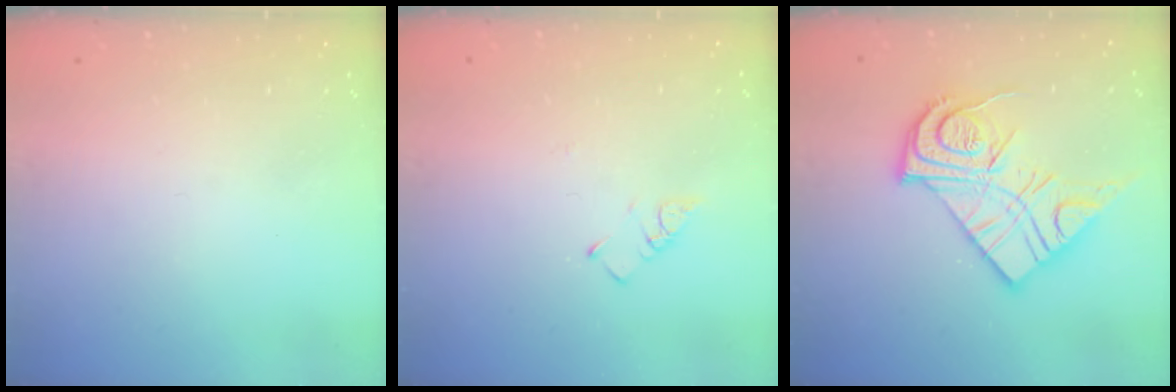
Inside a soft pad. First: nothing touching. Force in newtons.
{"total": 3.0, "press": 3.0, "slide": 0.4}
{"total": 16.7, "press": 16.6, "slide": 1.5}